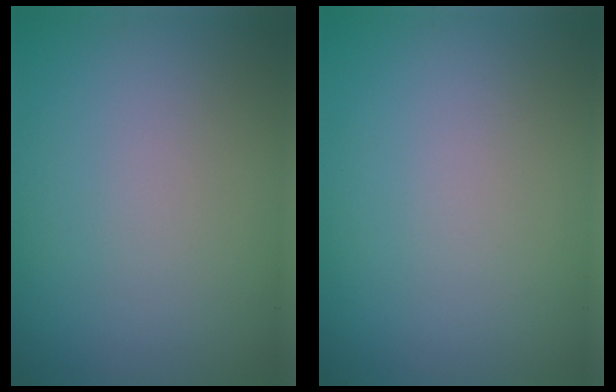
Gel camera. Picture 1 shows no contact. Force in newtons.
{"total": 0.0}